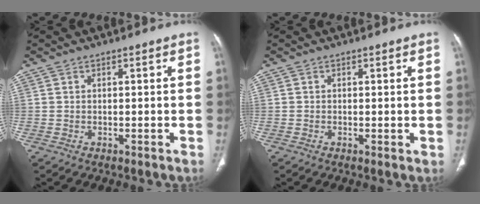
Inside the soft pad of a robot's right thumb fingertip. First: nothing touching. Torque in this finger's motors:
{"motor_torque": [-0.78, 0.02, -0.26, 0.04, -0.06]}